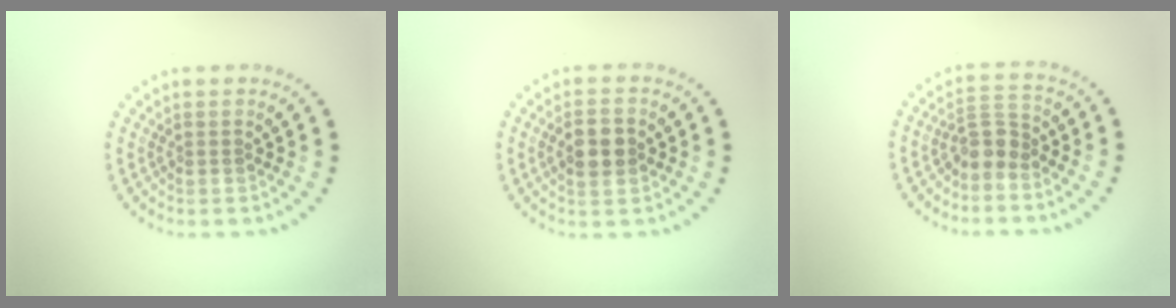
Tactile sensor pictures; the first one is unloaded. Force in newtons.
{"total": 3.3, "press": 3.3, "slide": 0.1}
{"total": 2.7, "press": 2.3, "slide": 1.4}